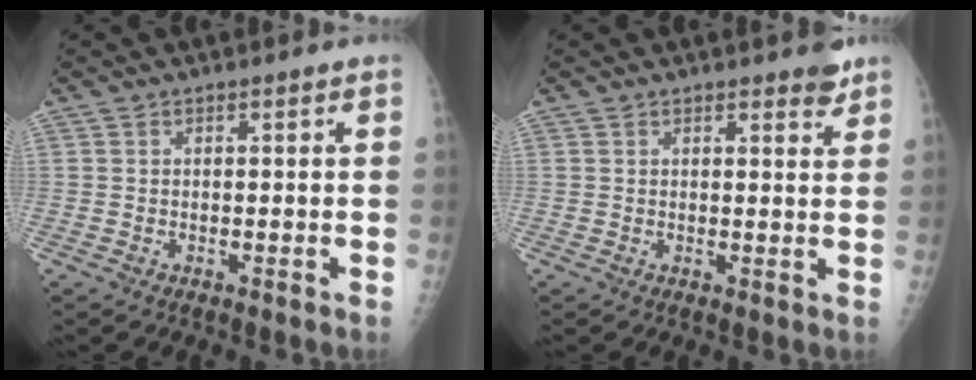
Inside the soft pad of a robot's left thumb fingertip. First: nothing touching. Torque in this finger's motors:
{"motor_torque": [2.88, 2.16, 0.47, 0.03, -0.01]}